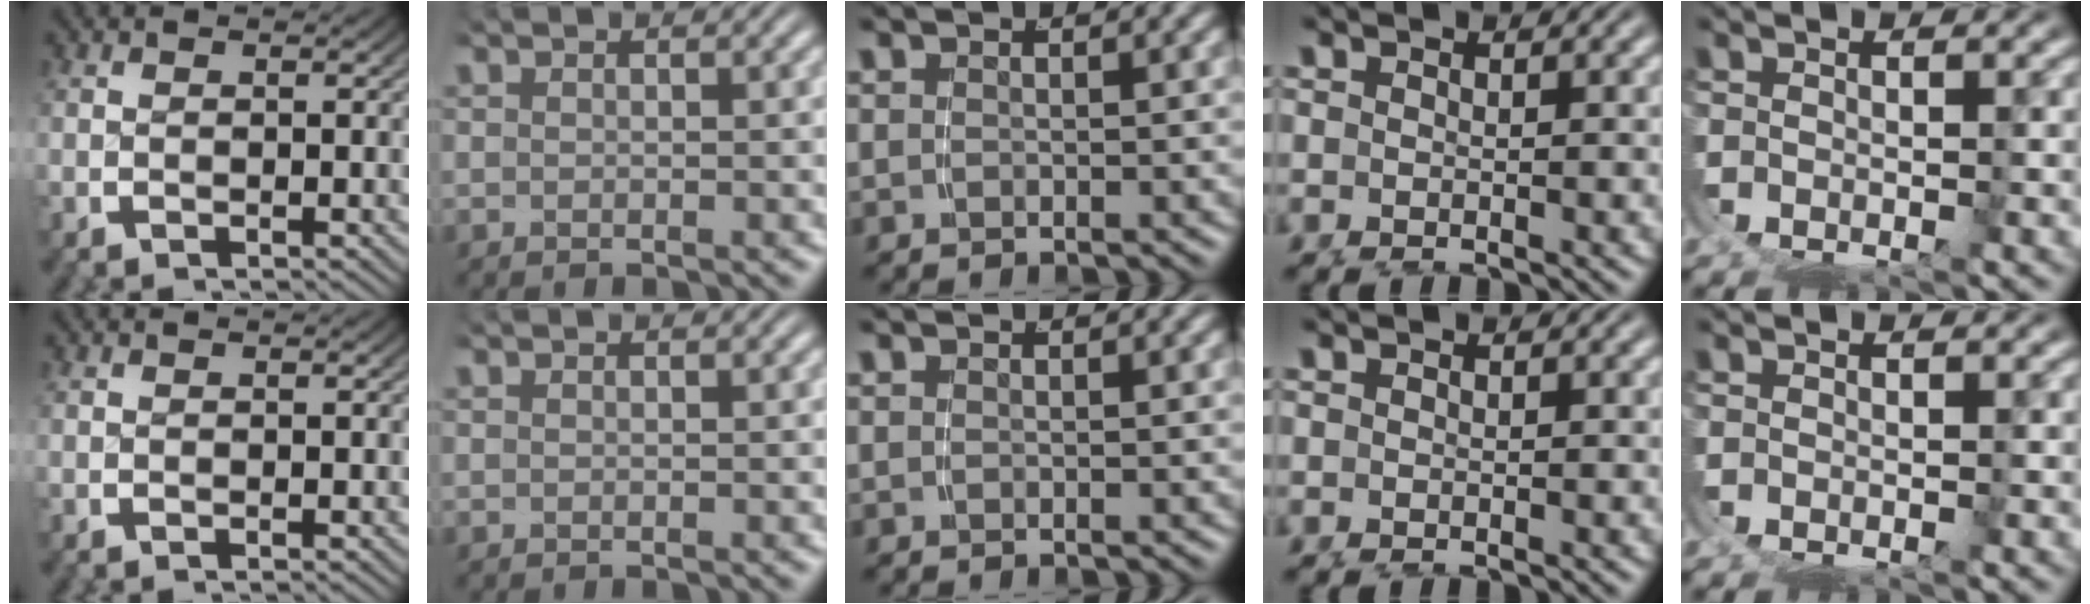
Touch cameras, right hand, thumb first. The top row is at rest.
{}